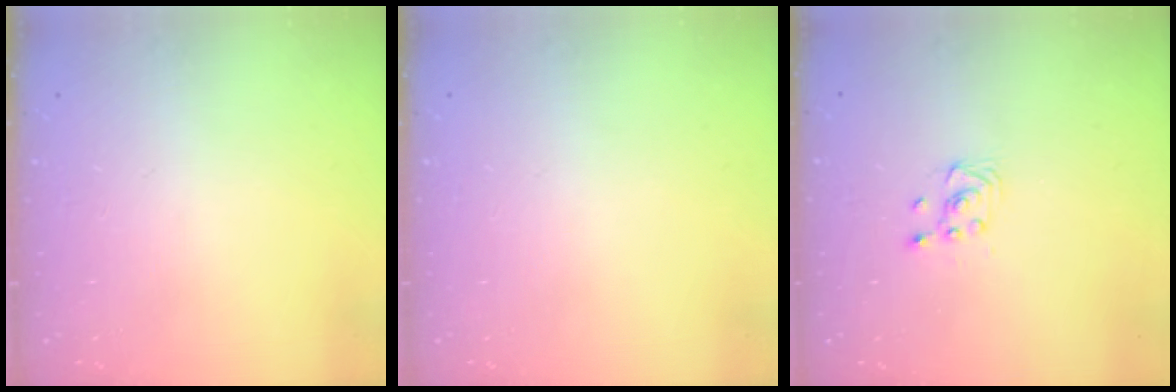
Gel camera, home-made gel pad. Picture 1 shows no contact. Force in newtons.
{"total": 0.0}
{"total": 2.6, "press": 2.4, "slide": 1.0}